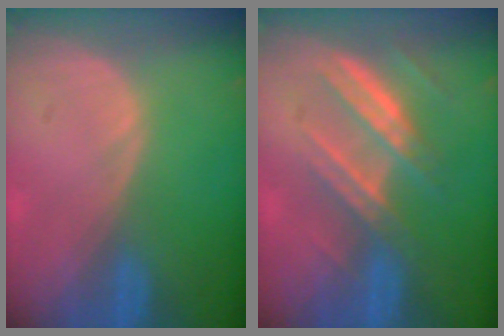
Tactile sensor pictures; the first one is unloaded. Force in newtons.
{"total": 7.9, "press": 7.0, "slide": 3.7}